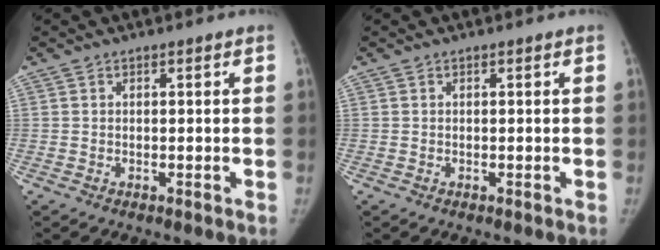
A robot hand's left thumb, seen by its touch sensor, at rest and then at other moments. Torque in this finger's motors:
{"motor_torque": [0.01, 0.01, 0.28, -0.19, 0.00]}